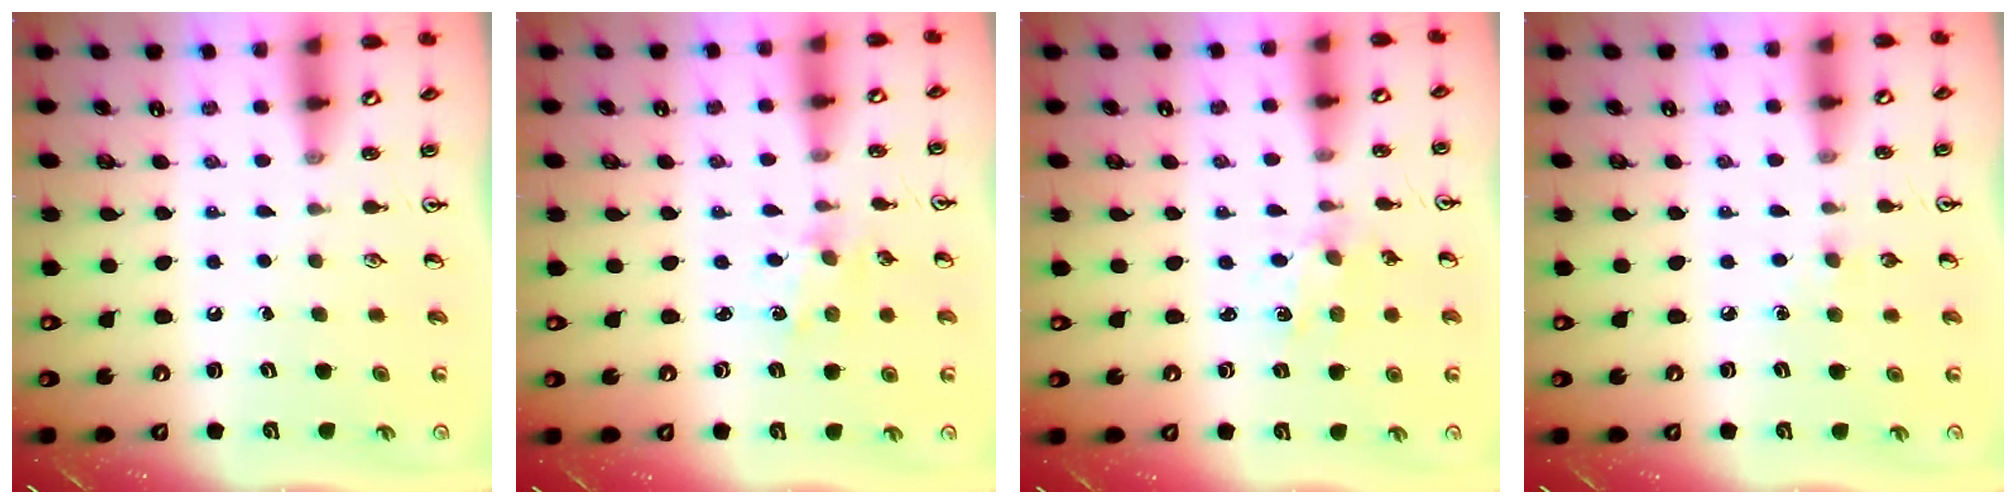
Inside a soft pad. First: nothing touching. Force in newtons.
{"total": 1.2, "press": 1.2, "slide": 0.2}
{"total": 1.5, "press": 1.5, "slide": 0.3}
{"total": 4.5, "press": 4.4, "slide": 0.7}